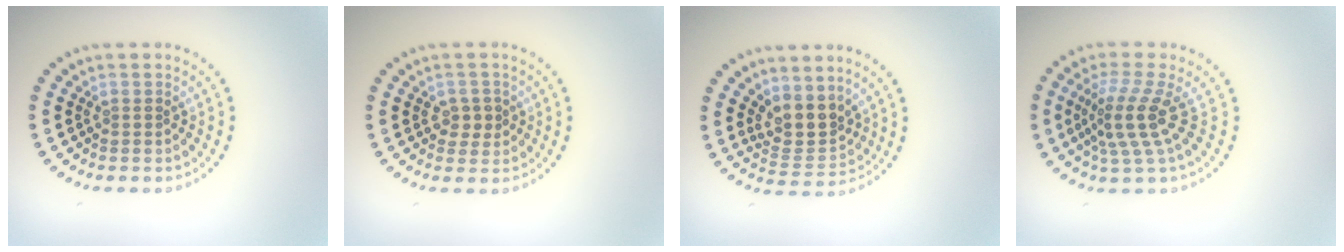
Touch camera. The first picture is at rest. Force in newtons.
{"total": 1.8, "press": 1.7, "slide": 0.5}
{"total": 3.5, "press": 2.7, "slide": 2.2}
{"total": 4.0, "press": 2.8, "slide": 2.7}